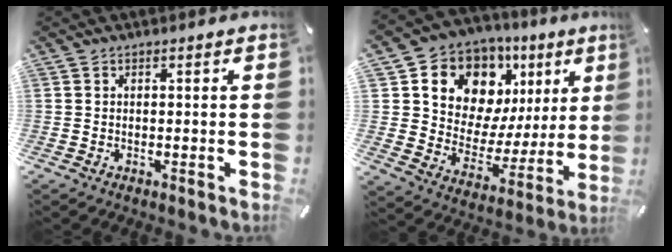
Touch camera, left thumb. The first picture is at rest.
{"total": 12.8, "force": [7.6, 9.4, 4.1], "torque": [-0.072, -0.071, 0.137]}